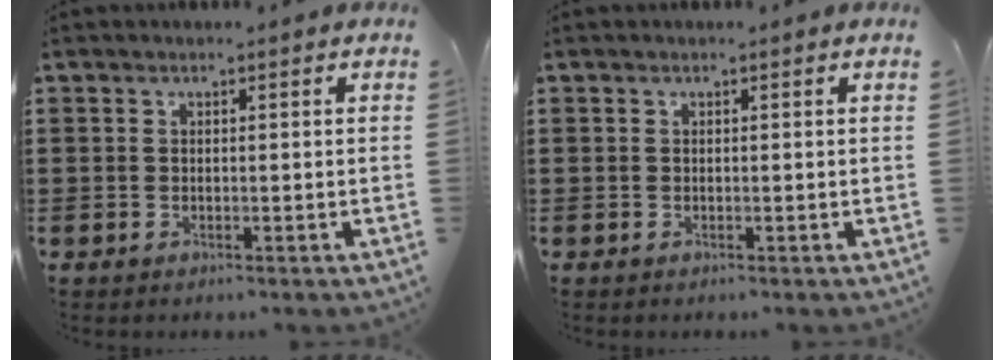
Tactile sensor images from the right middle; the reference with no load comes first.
{"total": 0.0}